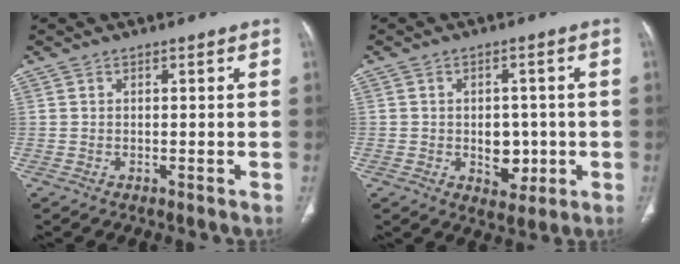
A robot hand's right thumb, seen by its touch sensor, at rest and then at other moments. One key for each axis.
{"total": 6.5, "fx": -1.0, "fy": 4.8, "fz": 4.3, "tx": -0.024, "ty": 0.003, "tz": -0.003}